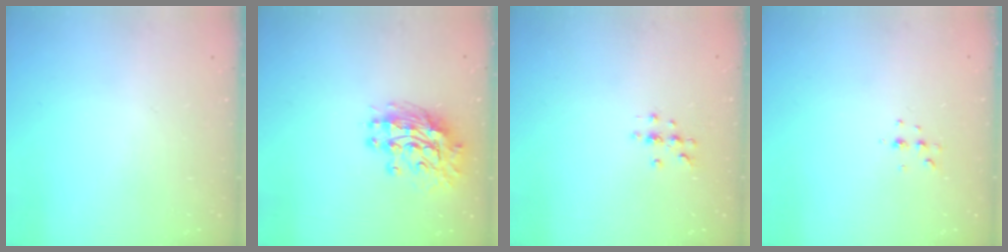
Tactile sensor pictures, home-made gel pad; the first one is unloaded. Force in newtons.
{"total": 12.5, "press": 12.4, "slide": 1.0}
{"total": 4.9, "press": 4.9, "slide": 0.5}
{"total": 3.7, "press": 3.6, "slide": 0.7}